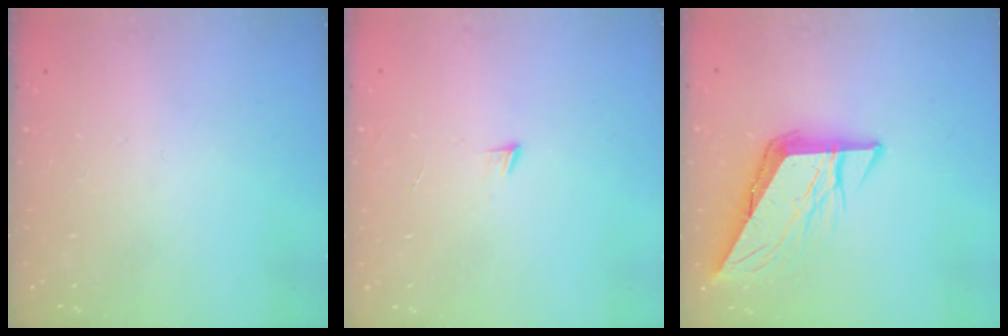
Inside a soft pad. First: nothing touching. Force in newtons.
{"total": 4.3, "press": 4.2, "slide": 0.4}
{"total": 9.3, "press": 9.2, "slide": 1.2}